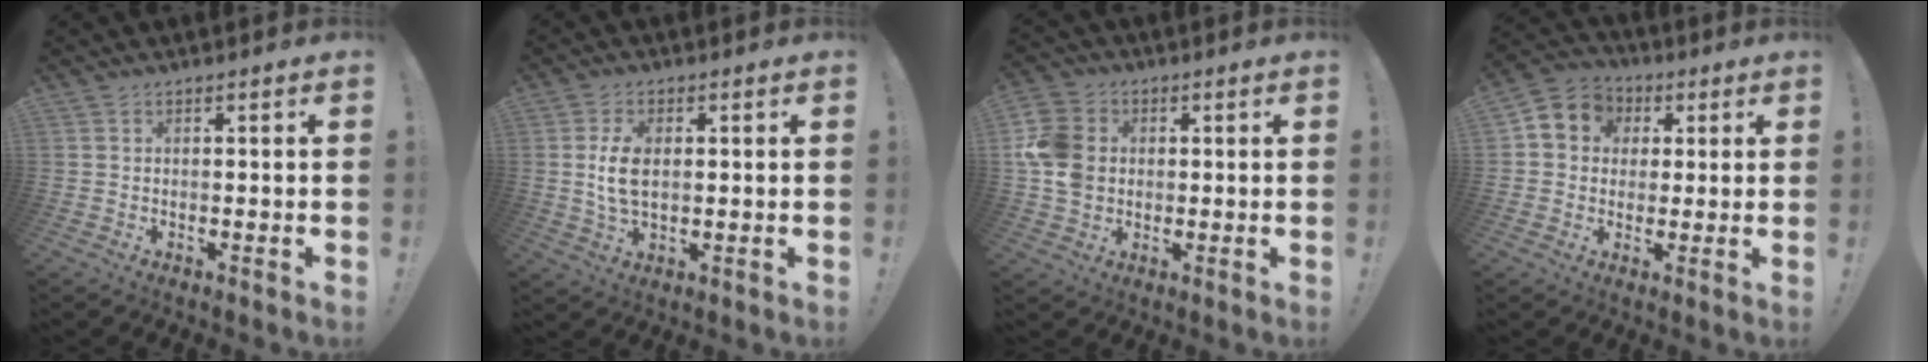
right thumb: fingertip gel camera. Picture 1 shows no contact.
{"total": 7.5, "force": [0.6, 4.3, 6.1], "torque": [-0.114, -0.002, 0.008]}
{"total": 12.6, "force": [0.8, 10.4, 7.0], "torque": [-0.148, 0.008, 0.017]}
{"total": 7.6, "force": [1.3, 7.0, 2.7], "torque": [-0.043, 0.004, 0.032]}